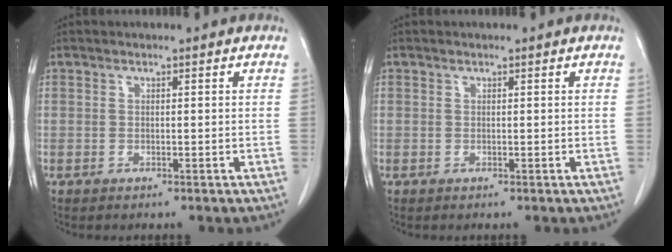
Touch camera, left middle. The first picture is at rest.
{"total": 0.0}